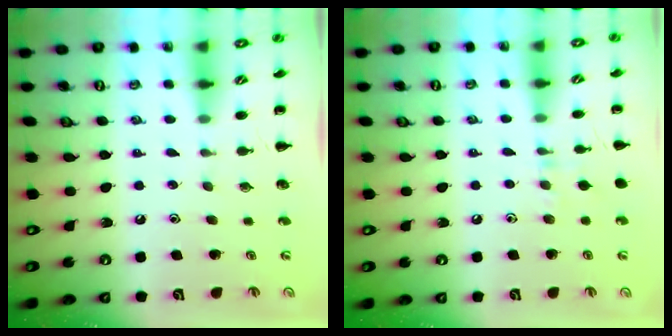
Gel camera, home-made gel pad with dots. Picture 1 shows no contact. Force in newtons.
{"total": 6.0, "press": 5.7, "slide": 1.9}